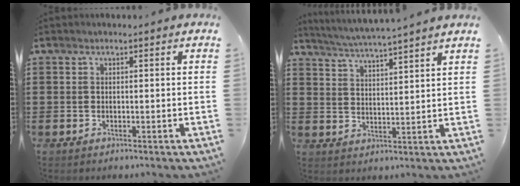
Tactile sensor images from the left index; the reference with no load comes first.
{"total": 4.1, "force": [3.8, -1.0, 1.2], "torque": [-0.038, -0.027, 0.063]}